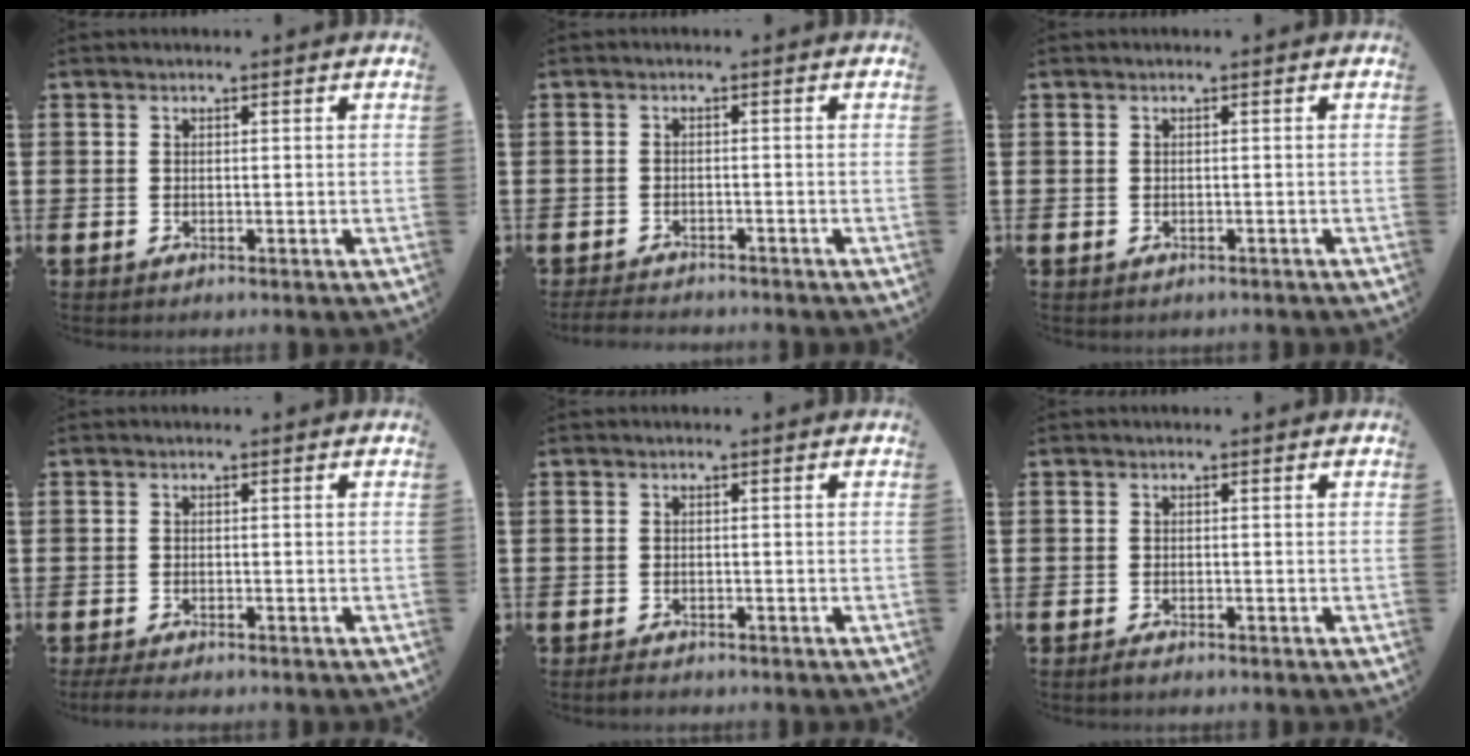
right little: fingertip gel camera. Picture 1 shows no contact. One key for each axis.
{"total": 1.5, "fx": -1.5, "fy": 0.2, "fz": 0.2, "tx": -0.006, "ty": 0.004, "tz": -0.032}
{"total": 0.0}
{"total": 1.0, "fx": -0.7, "fy": 0.2, "fz": 0.7, "tx": -0.013, "ty": 0.000, "tz": -0.013}
{"total": 0.6, "fx": -0.4, "fy": 0.3, "fz": 0.3, "tx": -0.009, "ty": 0.000, "tz": -0.009}
{"total": 0.7, "fx": -0.5, "fy": 0.2, "fz": 0.4, "tx": -0.008, "ty": -0.002, "tz": -0.010}